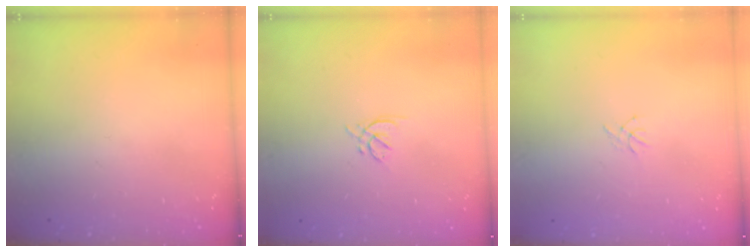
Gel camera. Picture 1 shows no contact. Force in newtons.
{"total": 2.5, "press": 2.4, "slide": 0.6}
{"total": 0.5, "press": 0.4, "slide": 0.3}